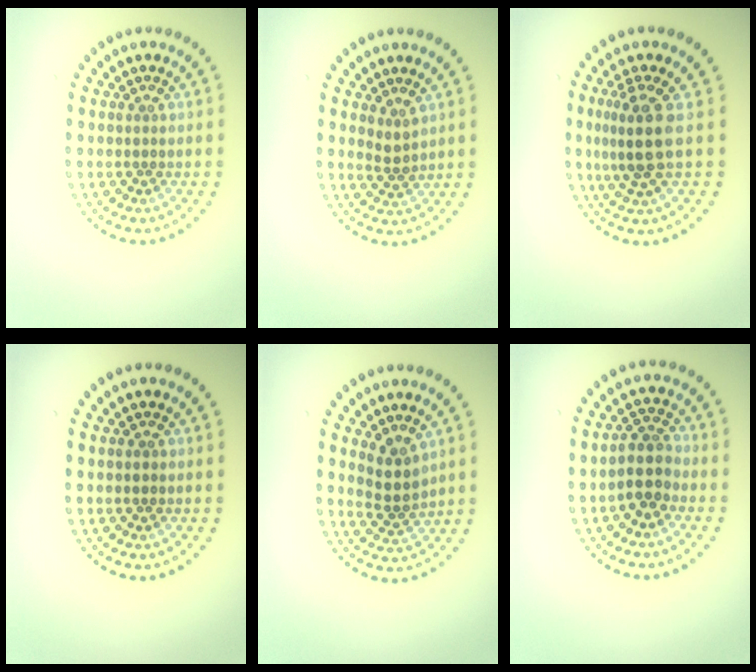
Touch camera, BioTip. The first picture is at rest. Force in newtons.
{"total": 1.5, "press": 1.1, "slide": 1.1}
{"total": 3.6, "press": 3.2, "slide": 1.6}
{"total": 0.8, "press": 0.7, "slide": 0.1}
{"total": 2.7, "press": 2.1, "slide": 1.7}
{"total": 2.8, "press": 2.5, "slide": 1.2}